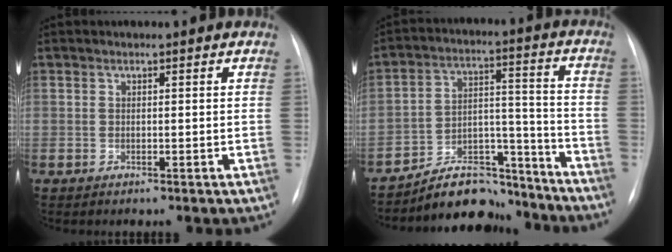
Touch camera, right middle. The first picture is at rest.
{"total": 12.1, "force": [-11.1, 4.3, 2.2], "torque": [-0.017, 0.064, -0.182]}